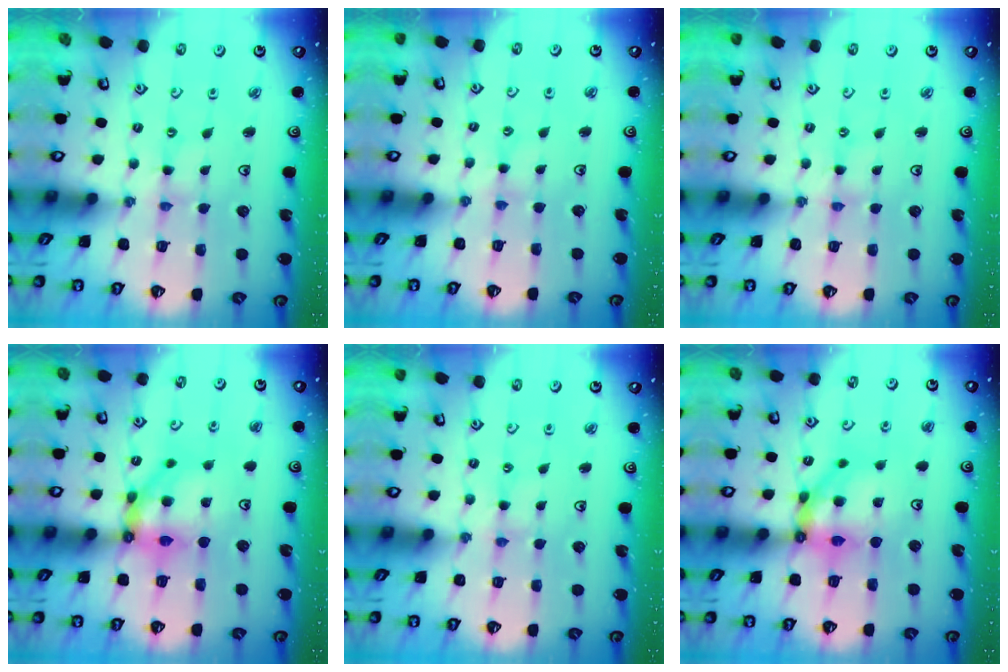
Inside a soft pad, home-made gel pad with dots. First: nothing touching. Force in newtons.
{"total": 1.3, "press": 1.2, "slide": 0.3}
{"total": 0.0}
{"total": 10.4, "press": 10.3, "slide": 1.1}
{"total": 1.6, "press": 1.5, "slide": 0.4}
{"total": 10.4, "press": 10.3, "slide": 1.1}